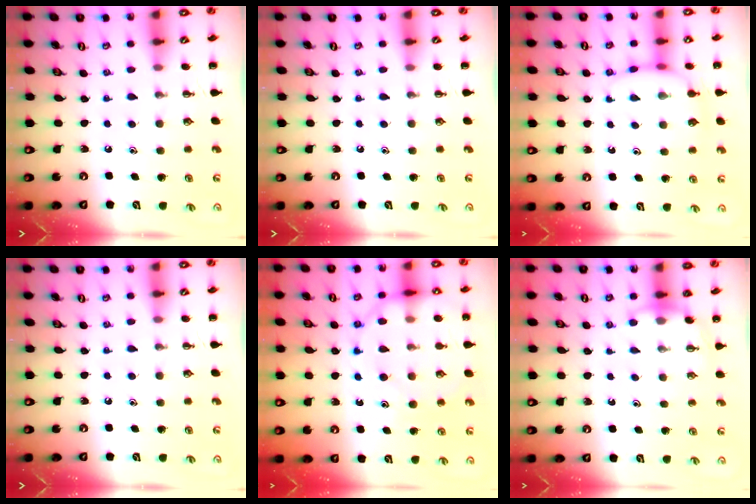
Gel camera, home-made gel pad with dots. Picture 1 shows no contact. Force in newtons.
{"total": 0.0}
{"total": 8.0, "press": 7.8, "slide": 1.5}
{"total": 0.0}
{"total": 15.9, "press": 15.8, "slide": 1.6}
{"total": 4.2, "press": 4.0, "slide": 1.3}